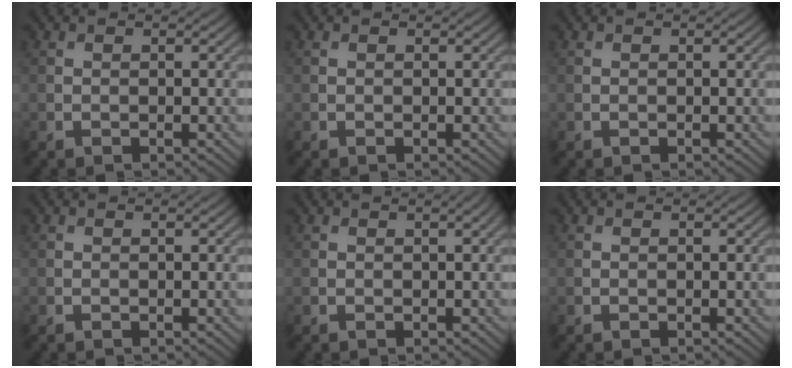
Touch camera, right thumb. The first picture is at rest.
{"total": 0.0}
{"total": 0.0}
{"total": 0.0}
{"total": 1.1, "force": [0.4, 0.2, 0.9], "torque": [-0.014, 0.005, 0.004]}
{"total": 0.0}